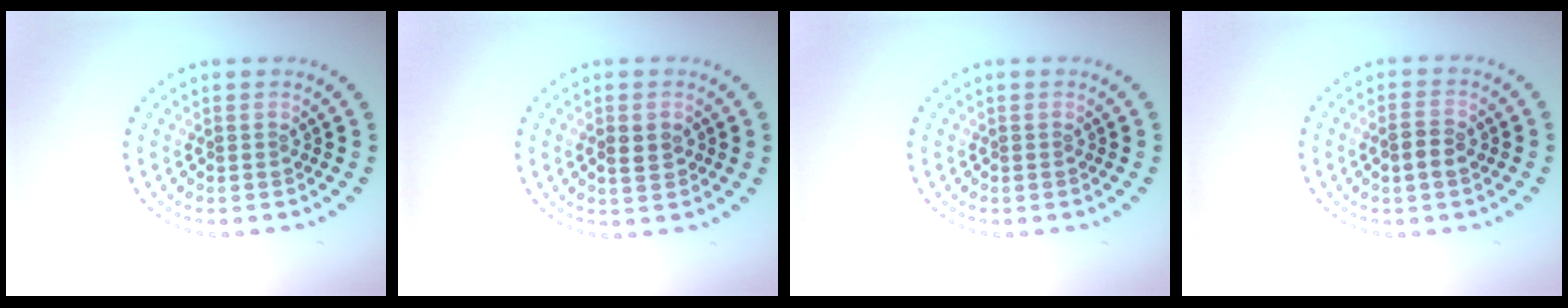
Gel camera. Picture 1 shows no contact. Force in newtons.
{"total": 1.6, "press": 1.6, "slide": 0.1}
{"total": 0.0}
{"total": 2.1, "press": 2.0, "slide": 0.3}